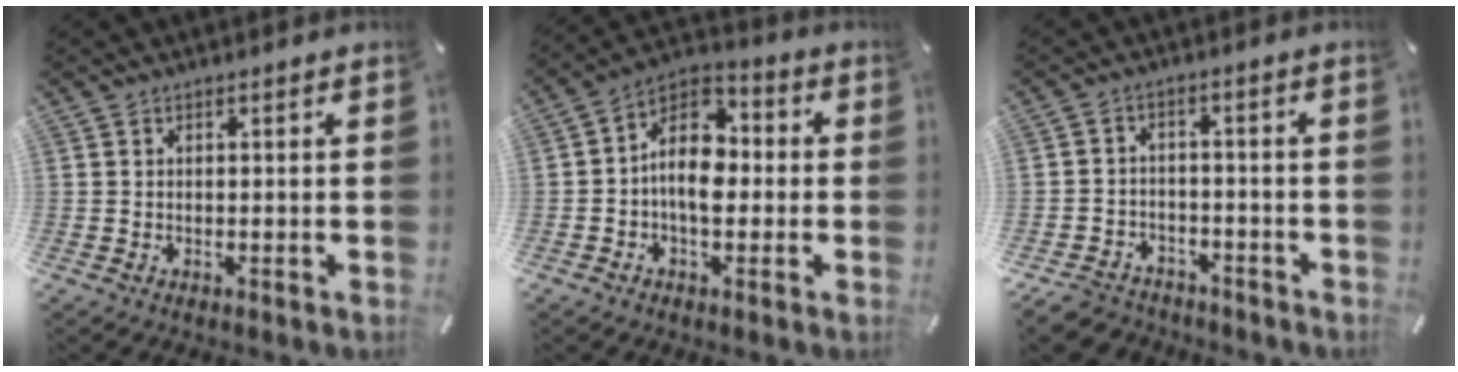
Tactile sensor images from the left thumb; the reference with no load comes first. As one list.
[{"total": 10.6, "force": [-0.9, 7.2, 7.7], "torque": [-0.149, -0.001, -0.019]}, {"total": 5.2, "force": [-4.0, 3.1, 1.2], "torque": [-0.034, 0.017, -0.081]}]